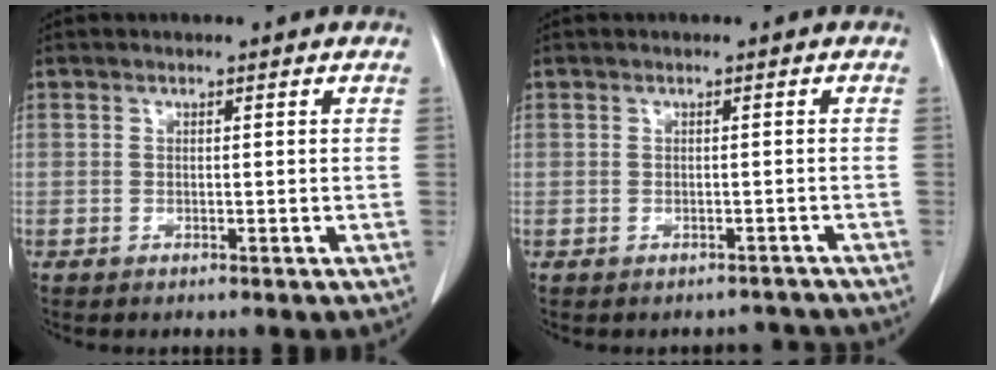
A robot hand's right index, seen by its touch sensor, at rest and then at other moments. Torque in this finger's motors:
{"motor_torque": [-0.41, 0.22, -0.44, -0.14]}